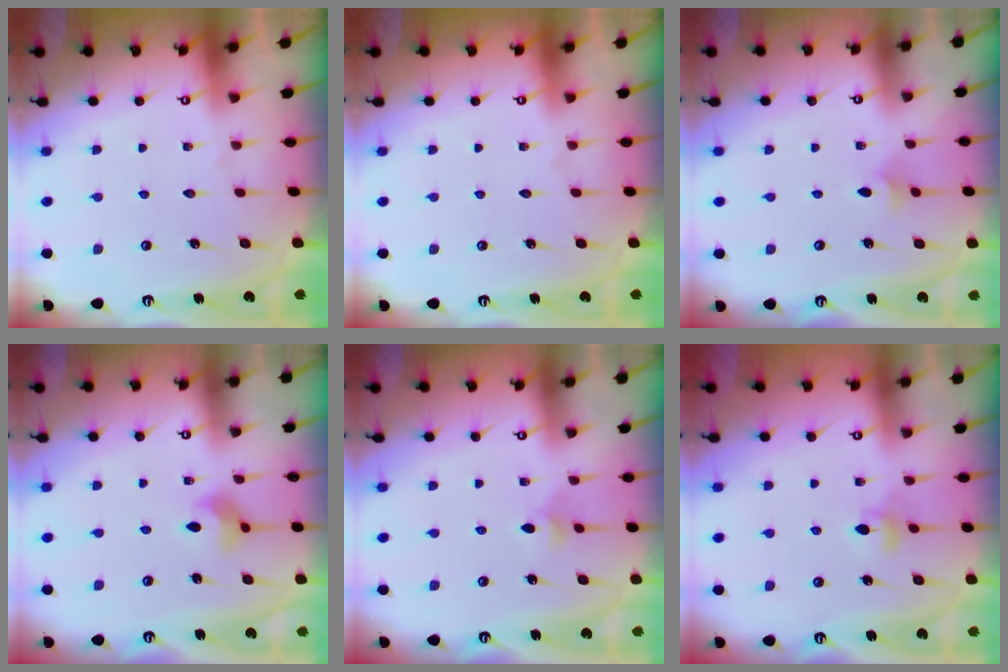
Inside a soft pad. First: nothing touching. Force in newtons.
{"total": 0.0}
{"total": 4.9, "press": 4.7, "slide": 1.1}
{"total": 6.9, "press": 6.7, "slide": 1.9}
{"total": 3.4, "press": 3.3, "slide": 0.7}
{"total": 4.0, "press": 3.9, "slide": 0.6}